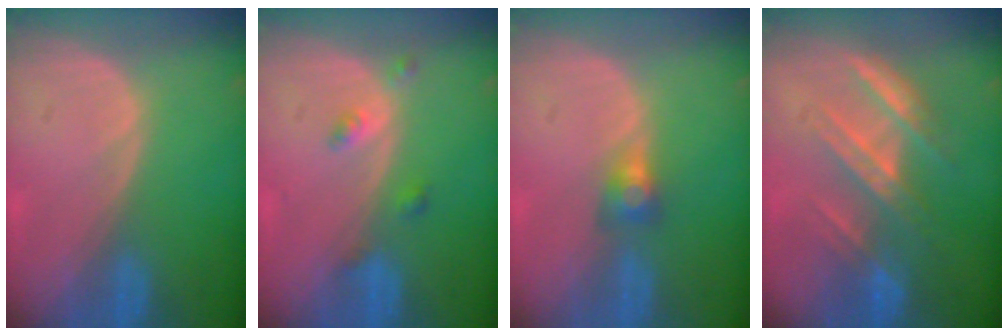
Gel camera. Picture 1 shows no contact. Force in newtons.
{"total": 2.5, "press": 2.5, "slide": 0.2}
{"total": 3.0, "press": 2.5, "slide": 1.6}
{"total": 7.1, "press": 6.7, "slide": 2.5}